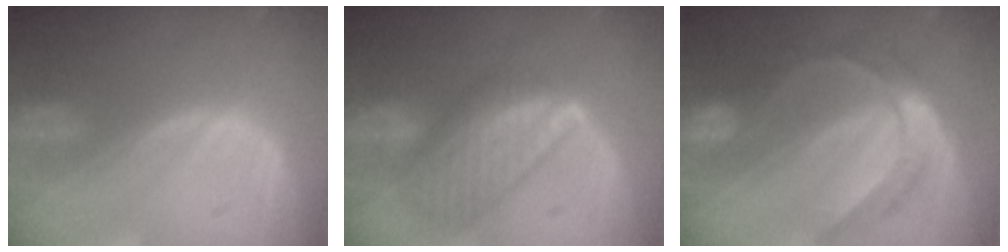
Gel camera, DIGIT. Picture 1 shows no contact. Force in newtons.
{"total": 9.5, "press": 8.3, "slide": 4.6}
{"total": 8.5, "press": 8.5, "slide": 0.7}